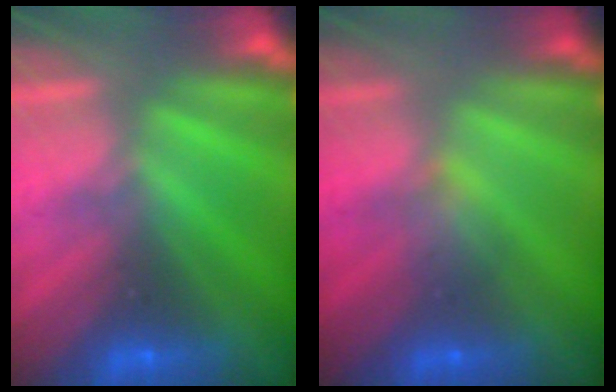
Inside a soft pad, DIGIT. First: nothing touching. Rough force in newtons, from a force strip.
{"total": 2.9}